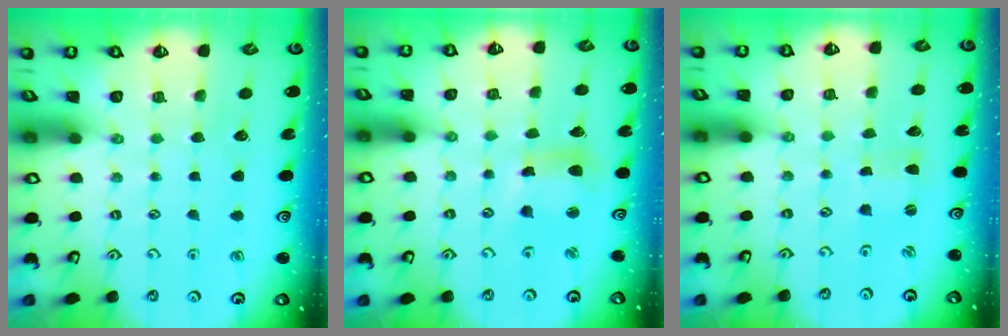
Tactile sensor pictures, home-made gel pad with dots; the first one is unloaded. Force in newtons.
{"total": 7.7, "press": 7.6, "slide": 1.2}
{"total": 0.7, "press": 0.7, "slide": 0.2}